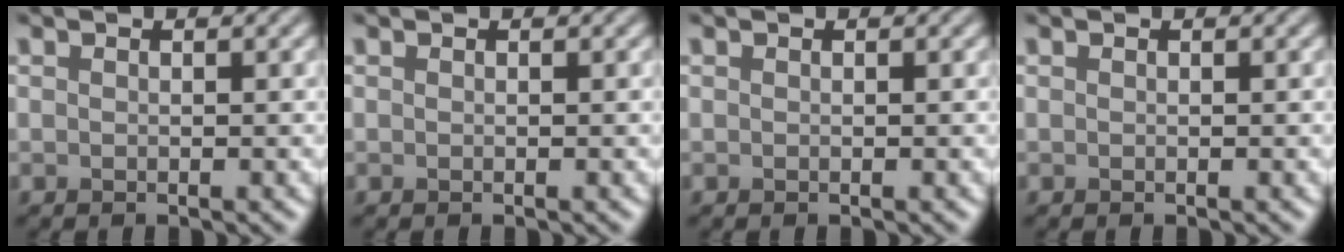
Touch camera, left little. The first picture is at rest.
{"total": 0.0}
{"total": 0.0}
{"total": 0.0}